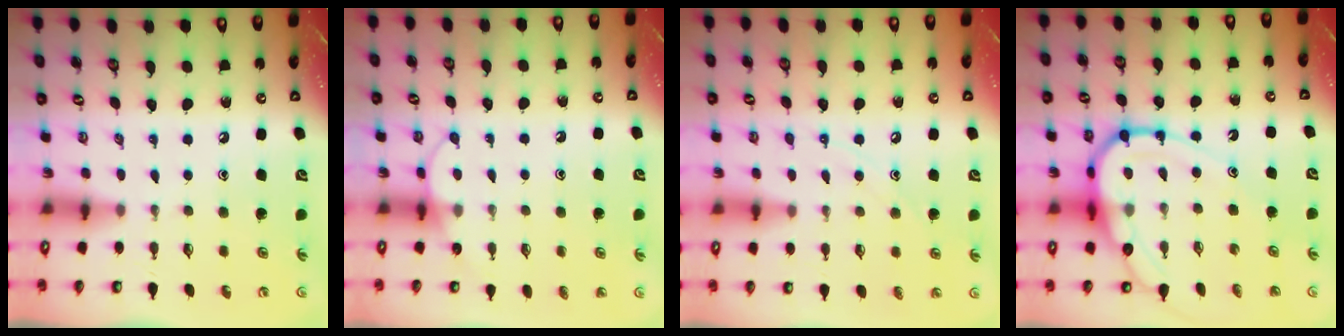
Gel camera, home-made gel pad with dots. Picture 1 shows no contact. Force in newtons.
{"total": 6.5, "press": 6.4, "slide": 0.6}
{"total": 7.5, "press": 7.5, "slide": 0.7}
{"total": 14.4, "press": 14.4, "slide": 1.5}